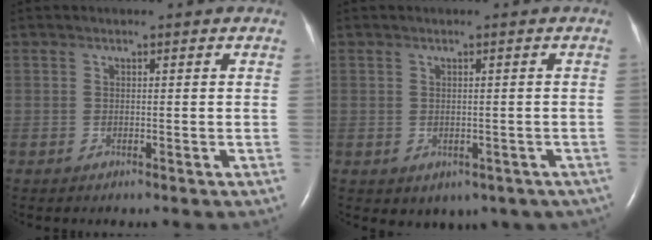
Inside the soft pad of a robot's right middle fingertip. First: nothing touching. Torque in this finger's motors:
{"motor_torque": [1.14, -1.00, 0.10, 0.05]}